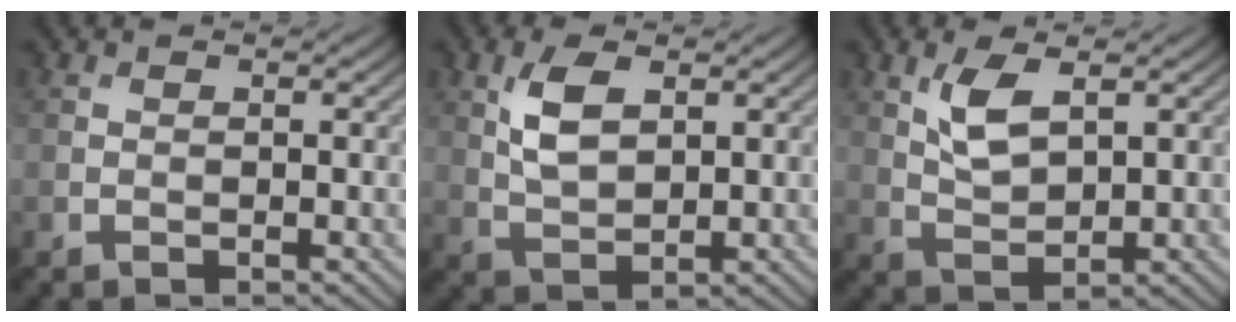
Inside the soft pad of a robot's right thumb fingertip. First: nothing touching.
{"total": 5.1, "force": [1.8, 2.6, 4.0], "torque": [-0.093, 0.001, 0.039]}
{"total": 4.9, "force": [2.1, 2.2, 3.9], "torque": [-0.091, -0.002, 0.044]}